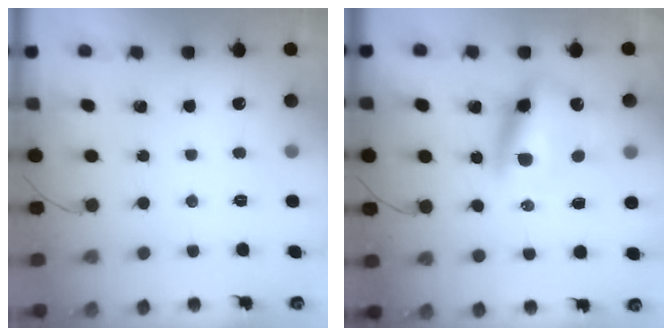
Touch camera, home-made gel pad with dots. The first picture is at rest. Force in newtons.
{"total": 10.8, "press": 10.4, "slide": 2.7}